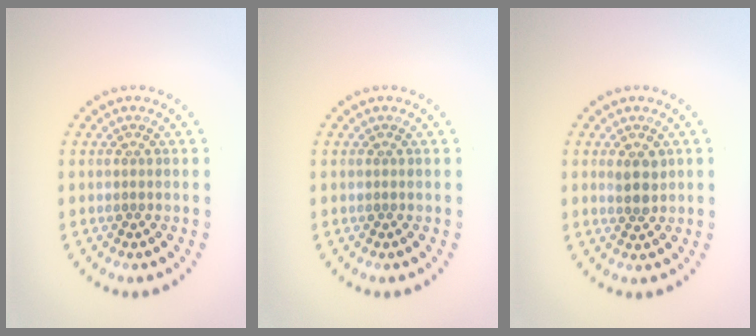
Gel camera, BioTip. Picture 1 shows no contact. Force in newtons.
{"total": 0.0}
{"total": 1.8, "press": 1.7, "slide": 0.8}